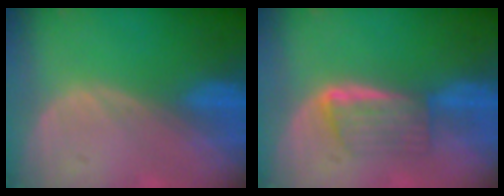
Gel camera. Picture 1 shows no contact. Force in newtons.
{"total": 5.9, "press": 5.1, "slide": 2.8}